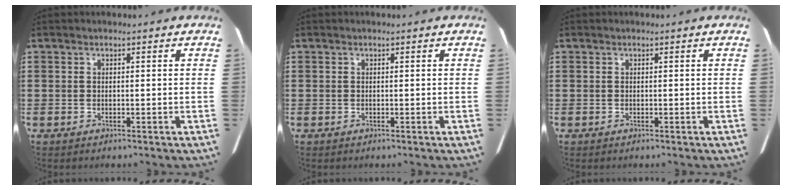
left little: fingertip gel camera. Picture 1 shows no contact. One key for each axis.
{"total": 0.0}
{"total": 0.0}